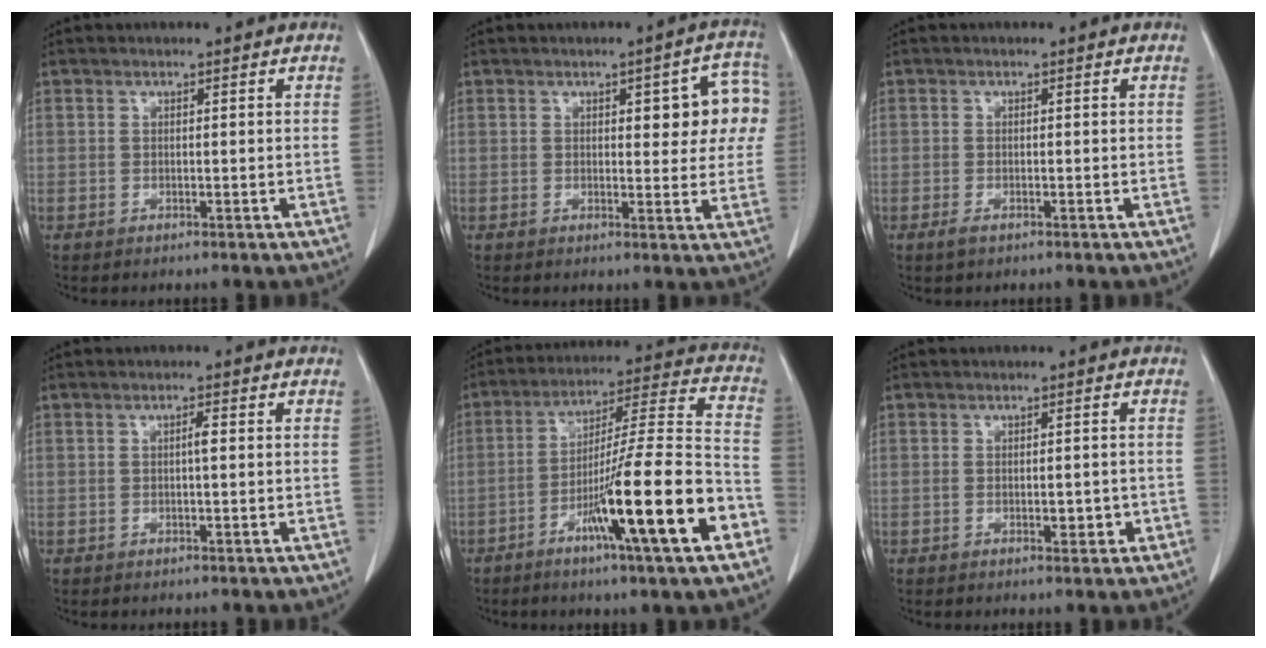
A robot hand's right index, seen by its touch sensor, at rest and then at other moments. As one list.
[{"total": 8.5, "force": [2.1, 3.0, 7.7], "torque": [-0.075, 0.020, 0.021]}, {"total": 1.1, "force": [-0.6, 0.4, 0.8], "torque": [-0.018, -0.002, -0.008]}, {"total": 1.1, "force": [0.0, 0.1, 1.1], "torque": [-0.020, 0.002, 0.000]}, {"total": 19.6, "force": [-8.2, -0.2, 17.8], "torque": [-0.276, -0.015, -0.135]}, {"total": 2.2, "force": [-0.7, 1.1, 1.8], "torque": [-0.027, 0.002, -0.003]}]